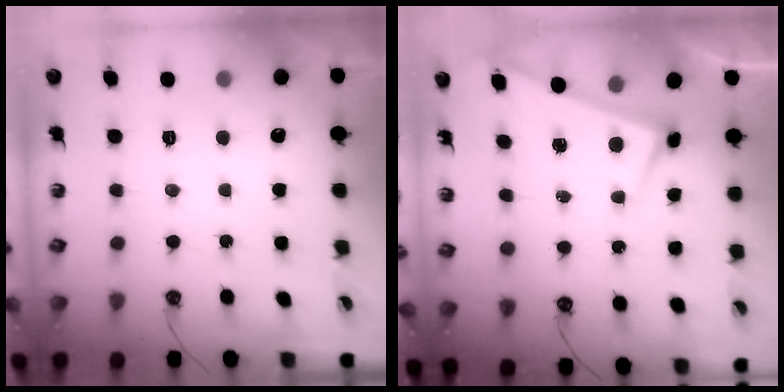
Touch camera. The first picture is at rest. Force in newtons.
{"total": 2.9, "press": 2.9, "slide": 0.1}